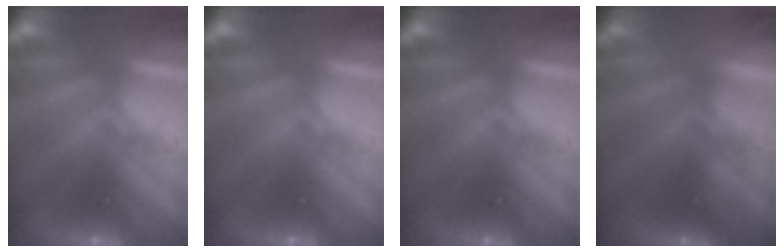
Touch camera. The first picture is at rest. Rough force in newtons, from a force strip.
{"total": 0.0}
{"total": 0.0}
{"total": 1.7}